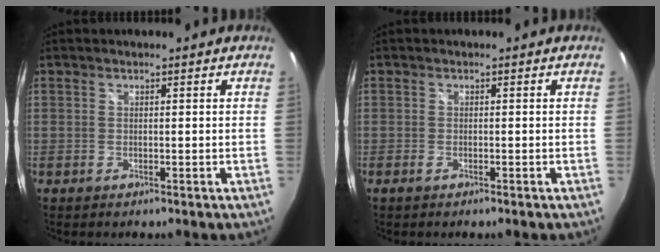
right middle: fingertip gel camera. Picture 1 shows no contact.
{"total": 1.1, "force": [-0.8, 0.2, 0.6], "torque": [-0.012, -0.003, -0.016]}